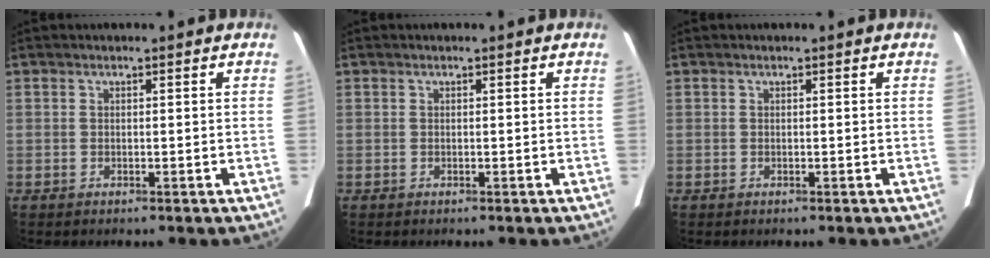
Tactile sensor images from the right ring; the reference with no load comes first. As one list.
[{"total": 0.0}, {"total": 0.0}]